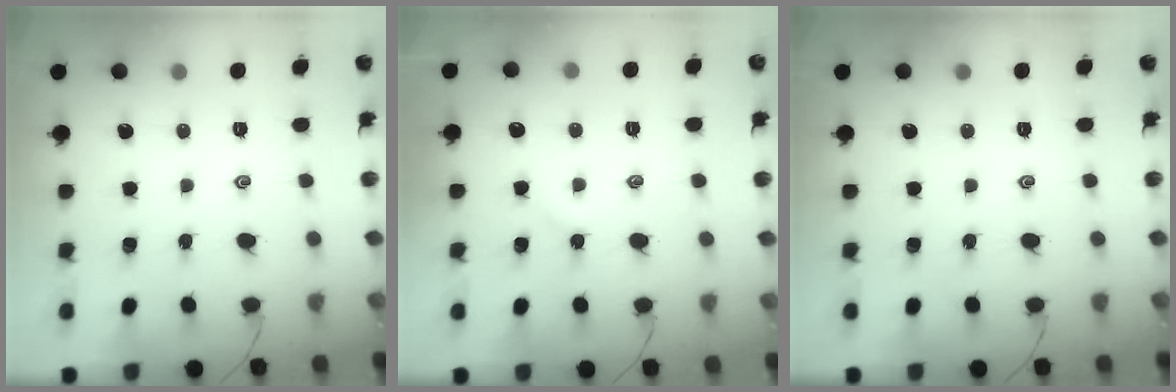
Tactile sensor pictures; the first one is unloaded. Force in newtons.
{"total": 2.5, "press": 2.5, "slide": 0.4}
{"total": 0.0}